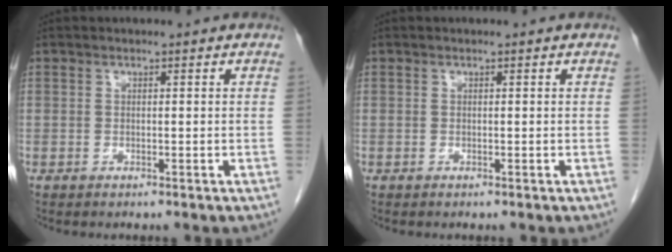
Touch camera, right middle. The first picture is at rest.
{"total": 0.0}